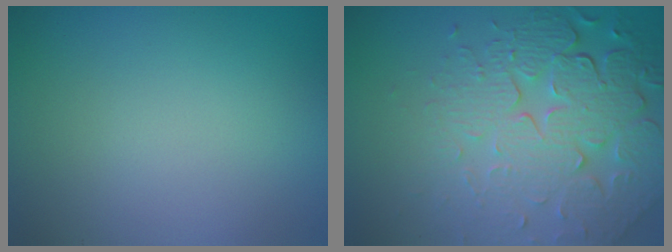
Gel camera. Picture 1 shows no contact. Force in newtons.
{"total": 8.0, "press": 5.6, "slide": 5.6}